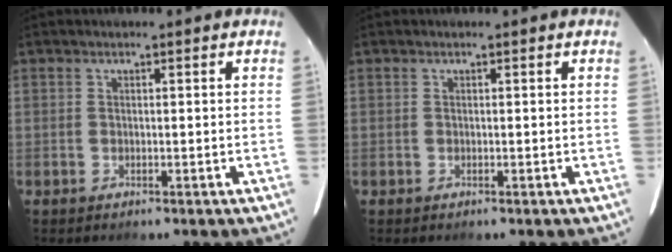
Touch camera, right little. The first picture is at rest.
{"total": 0.0}